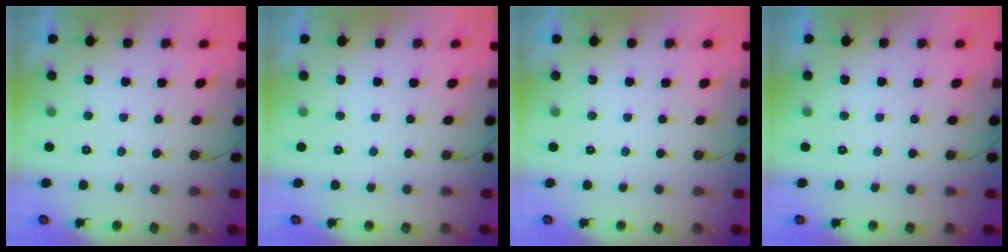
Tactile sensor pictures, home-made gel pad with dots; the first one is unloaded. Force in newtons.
{"total": 0.0}
{"total": 0.0}
{"total": 0.0}